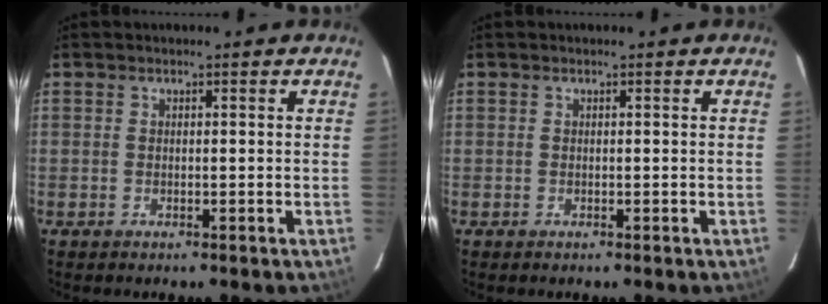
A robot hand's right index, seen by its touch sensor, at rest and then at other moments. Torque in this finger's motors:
{"motor_torque": [0.00, 0.00, 0.01, 0.00]}